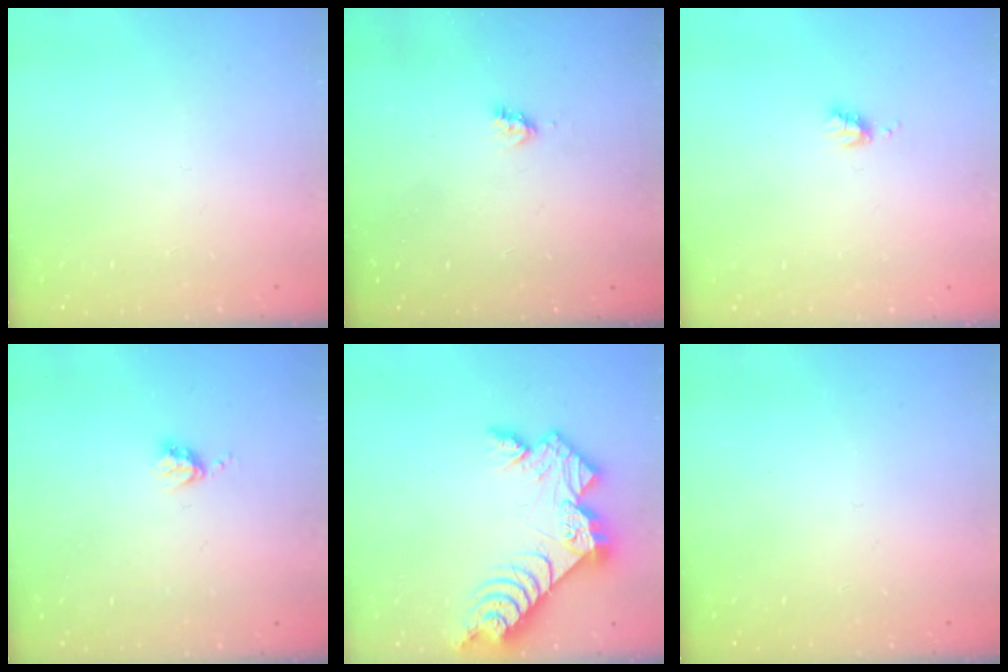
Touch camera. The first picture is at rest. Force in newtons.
{"total": 2.6, "press": 2.6, "slide": 0.4}
{"total": 3.7, "press": 3.7, "slide": 0.4}
{"total": 3.6, "press": 3.6, "slide": 0.4}
{"total": 11.2, "press": 11.2, "slide": 0.8}
{"total": 0.0}